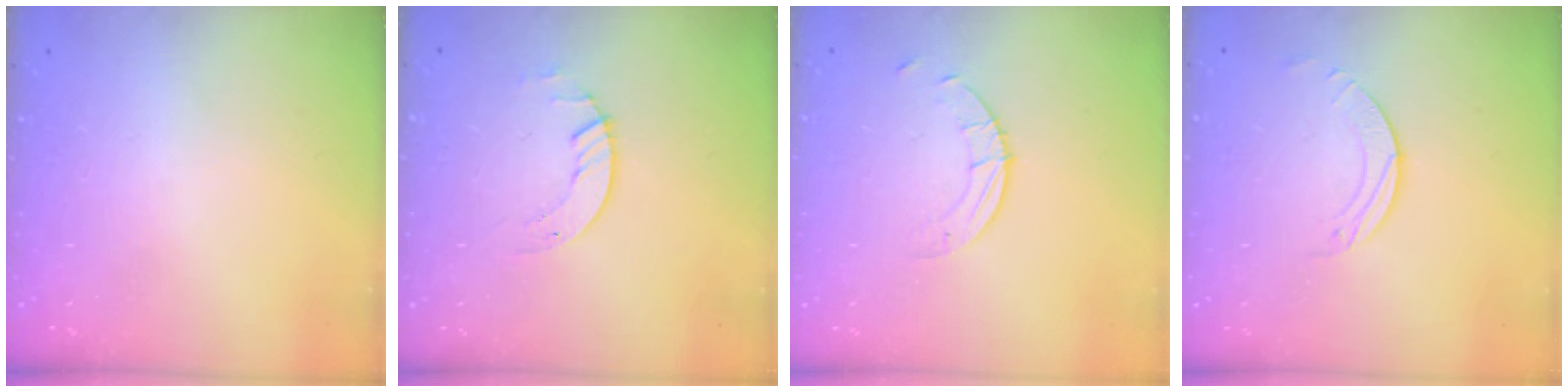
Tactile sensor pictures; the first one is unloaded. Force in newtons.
{"total": 2.0, "press": 2.0, "slide": 0.2}
{"total": 2.6, "press": 2.6, "slide": 0.2}
{"total": 2.0, "press": 2.0, "slide": 0.2}